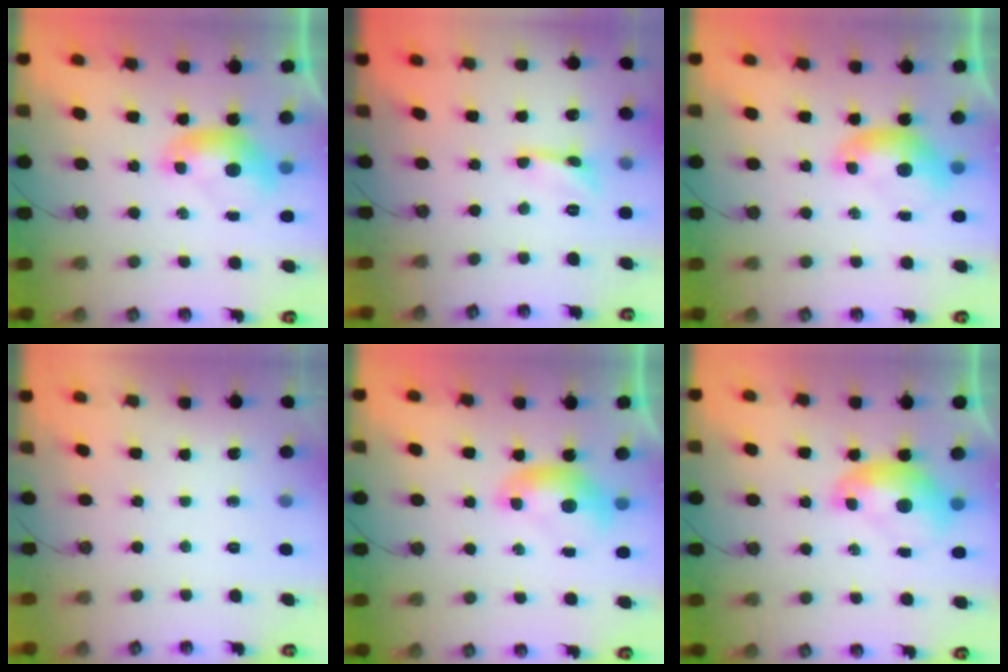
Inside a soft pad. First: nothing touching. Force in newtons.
{"total": 2.8, "press": 2.8, "slide": 0.4}
{"total": 0.0}
{"total": 0.0}
{"total": 0.0}
{"total": 1.6, "press": 1.6, "slide": 0.3}